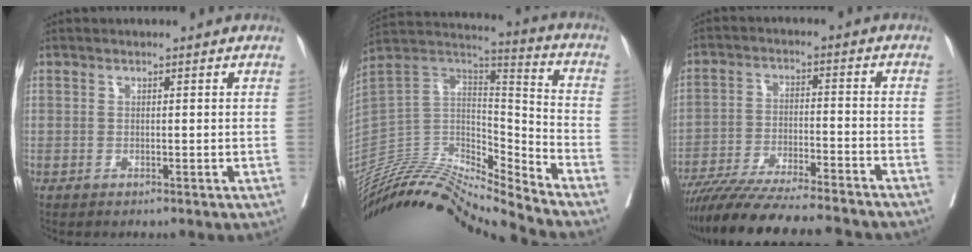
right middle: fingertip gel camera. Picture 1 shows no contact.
{"total": 21.5, "force": [-20.2, 1.0, 7.3], "torque": [-0.138, 0.030, -0.356]}
{"total": 20.4, "force": [-18.1, 1.5, 9.2], "torque": [-0.146, -0.030, -0.274]}